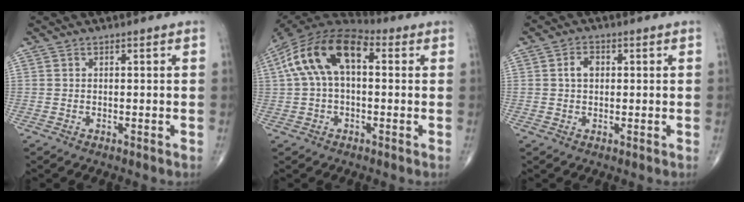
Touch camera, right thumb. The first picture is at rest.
{"total": 15.4, "force": [3.0, 8.4, 12.5], "torque": [-0.233, 0.043, 0.043]}
{"total": 3.0, "force": [0.5, 2.1, 2.1], "torque": [-0.035, 0.007, 0.008]}